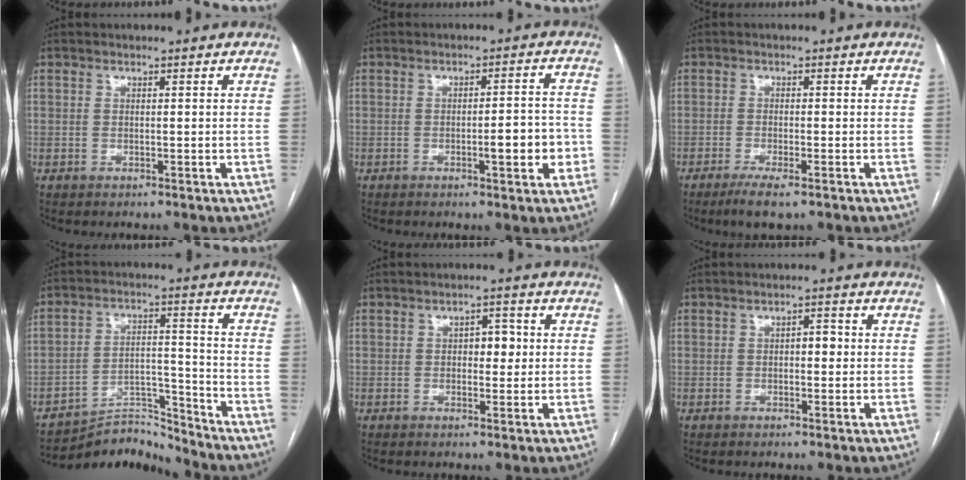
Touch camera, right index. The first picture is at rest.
{"total": 5.8, "force": [-2.0, 1.1, 5.3], "torque": [-0.070, 0.010, -0.024]}
{"total": 4.2, "force": [-2.8, 0.5, 3.0], "torque": [-0.055, -0.010, -0.048]}
{"total": 7.9, "force": [-7.6, 0.9, -1.8], "torque": [0.041, 0.043, -0.132]}
{"total": 3.3, "force": [0.3, 1.9, 2.7], "torque": [-0.036, 0.010, 0.006]}
{"total": 2.1, "force": [0.0, 1.1, 1.8], "torque": [-0.024, 0.011, -0.001]}